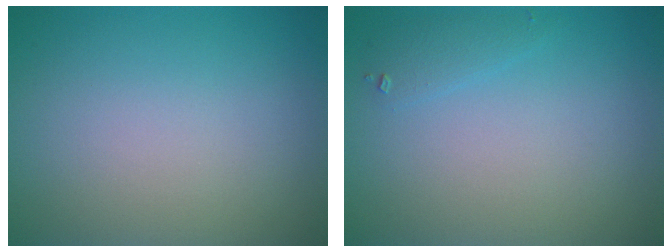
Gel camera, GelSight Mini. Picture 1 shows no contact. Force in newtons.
{"total": 1.1, "press": 1.1, "slide": 0.1}